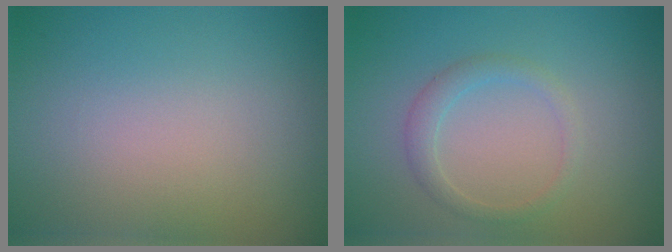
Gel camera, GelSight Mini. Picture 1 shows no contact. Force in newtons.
{"total": 1.8, "press": 1.8, "slide": 0.1}